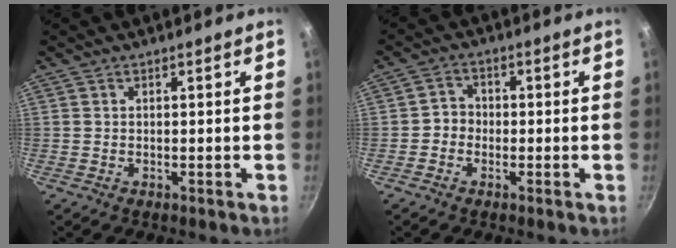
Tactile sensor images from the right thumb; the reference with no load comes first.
{"total": 3.0, "force": [-0.9, 2.7, 1.0], "torque": [0.006, 0.014, -0.025]}